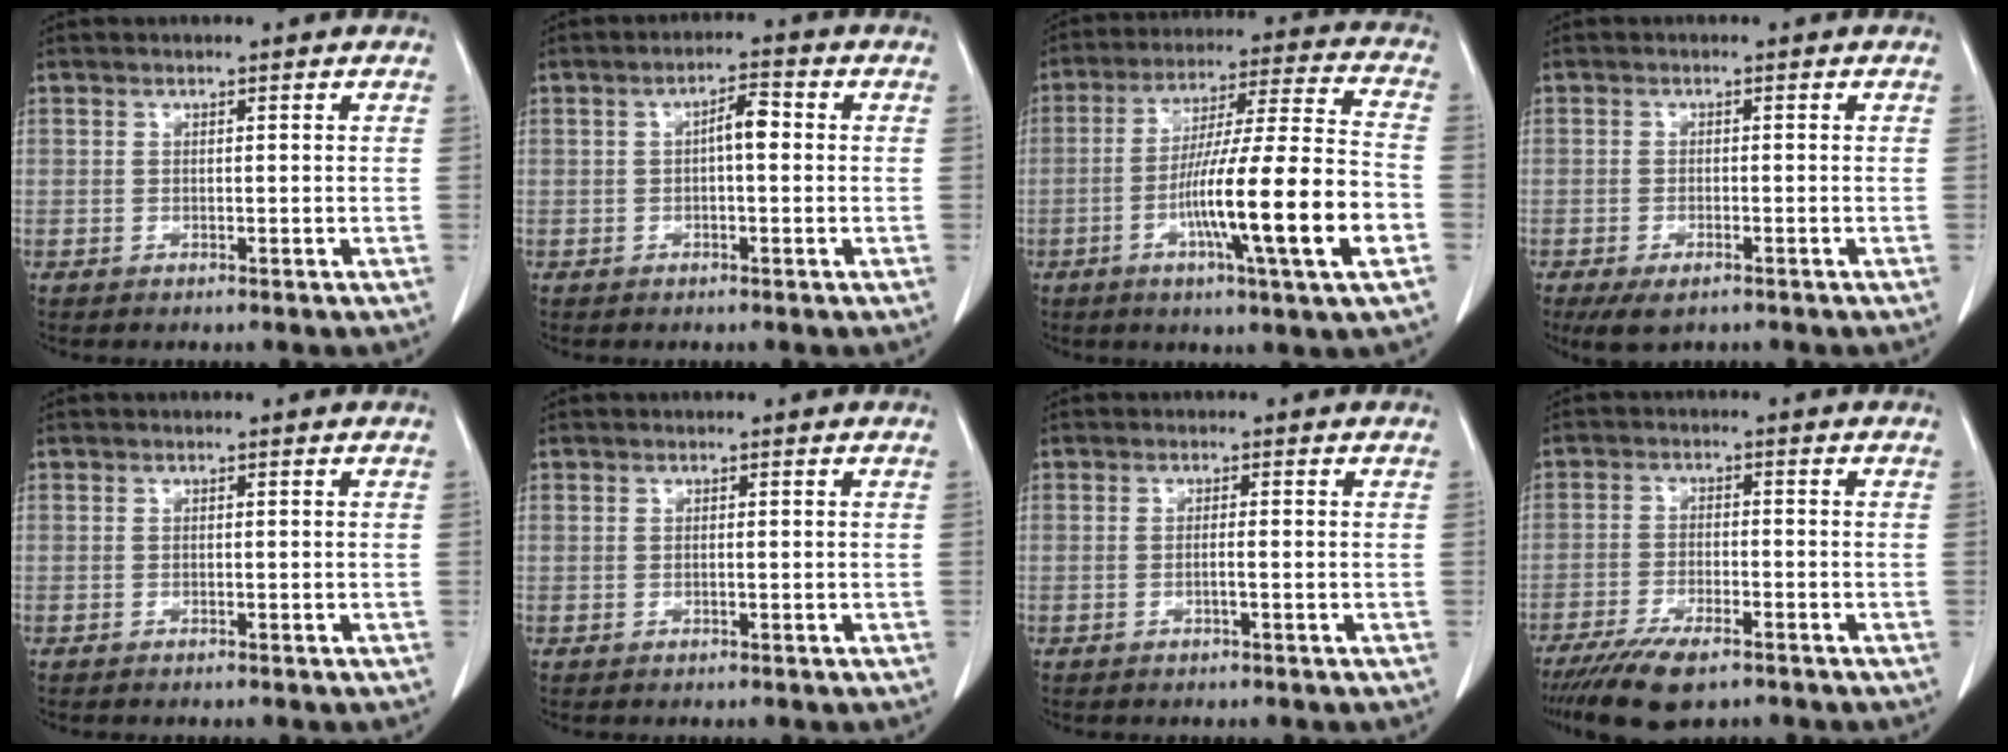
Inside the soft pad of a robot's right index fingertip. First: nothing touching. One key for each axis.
{"total": 3.5, "fx": 0.2, "fy": 0.9, "fz": 3.4, "tx": -0.054, "ty": 0.012, "tz": 0.000}
{"total": 18.4, "fx": -5.7, "fy": -0.1, "fz": 17.5, "tx": -0.285, "ty": -0.006, "tz": -0.095}
{"total": 4.0, "fx": -2.6, "fy": 1.6, "fz": 2.6, "tx": -0.046, "ty": -0.007, "tz": -0.039}
{"total": 0.0}
{"total": 0.0}
{"total": 1.1, "fx": -0.4, "fy": -0.1, "fz": 1.0, "tx": -0.019, "ty": 0.000, "tz": -0.008}
{"total": 8.6, "fx": -6.3, "fy": 2.3, "fz": 5.4, "tx": -0.093, "ty": -0.015, "tz": -0.106}